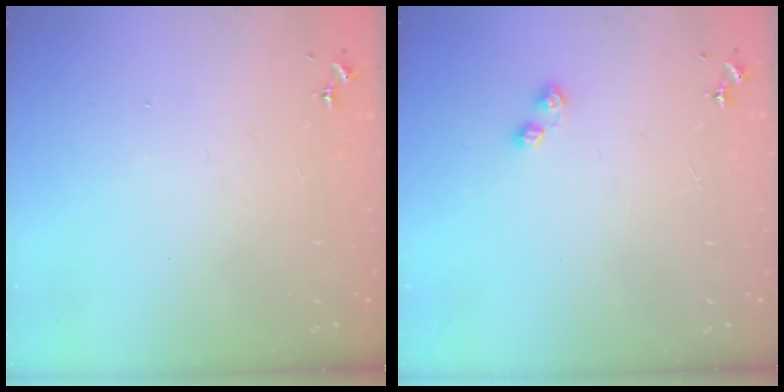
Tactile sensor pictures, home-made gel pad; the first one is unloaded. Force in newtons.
{"total": 4.3, "press": 4.3, "slide": 0.4}